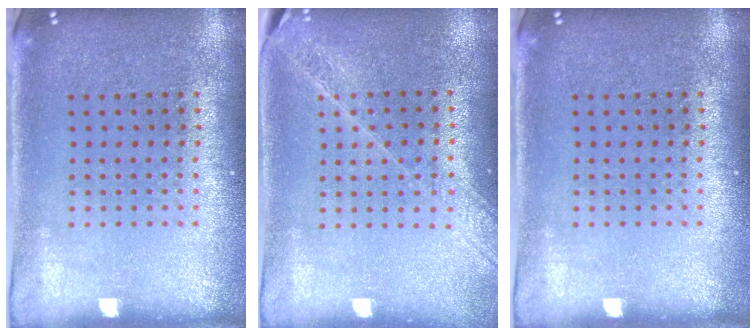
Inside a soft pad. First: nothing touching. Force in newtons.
{"total": 1.6, "press": 1.5, "slide": 0.6}
{"total": 0.0}